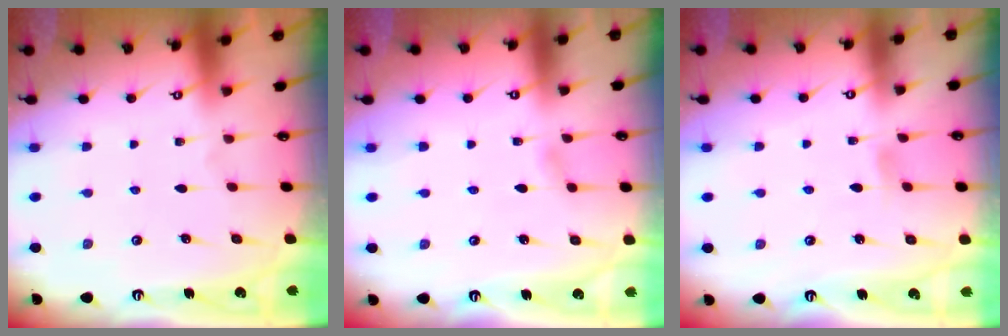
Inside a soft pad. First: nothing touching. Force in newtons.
{"total": 2.7, "press": 2.7, "slide": 0.3}
{"total": 5.4, "press": 5.3, "slide": 0.7}